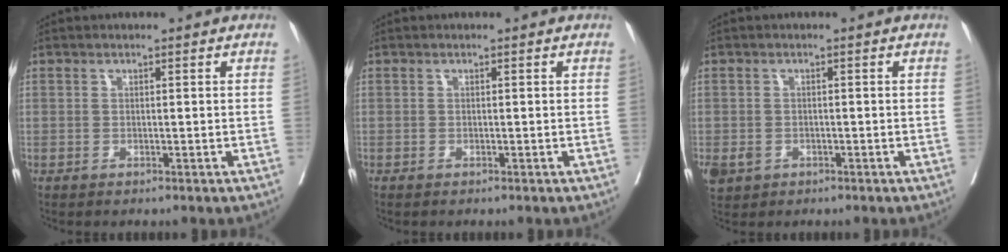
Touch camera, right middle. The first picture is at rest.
{"total": 0.0}
{"total": 3.7, "force": [-1.8, 3.0, 1.3], "torque": [-0.026, -0.002, -0.023]}